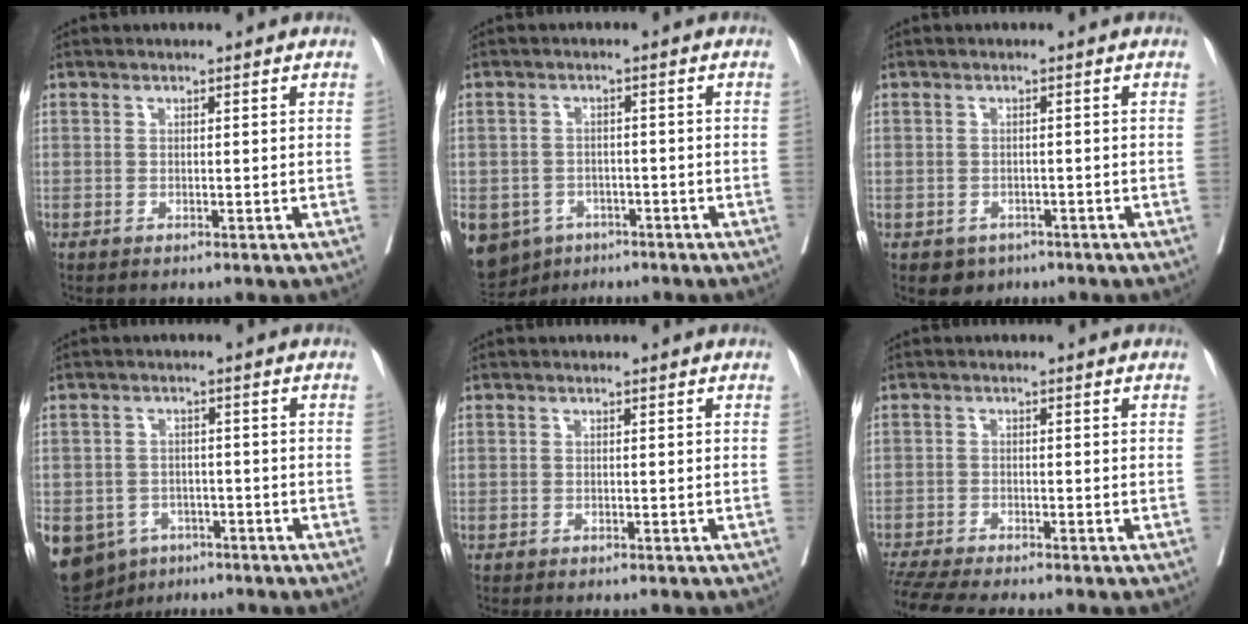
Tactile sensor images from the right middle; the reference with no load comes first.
{"total": 11.2, "force": [-6.5, 8.5, 3.3], "torque": [-0.093, -0.005, -0.089]}
{"total": 3.1, "force": [-1.9, 2.4, 0.6], "torque": [-0.006, 0.005, -0.022]}
{"total": 14.9, "force": [-7.5, 11.7, 5.4], "torque": [-0.155, 0.002, -0.098]}
{"total": 2.5, "force": [-2.2, 0.4, 1.0], "torque": [-0.012, -0.004, -0.029]}
{"total": 8.2, "force": [-6.6, 3.6, 3.2], "torque": [-0.060, -0.004, -0.089]}